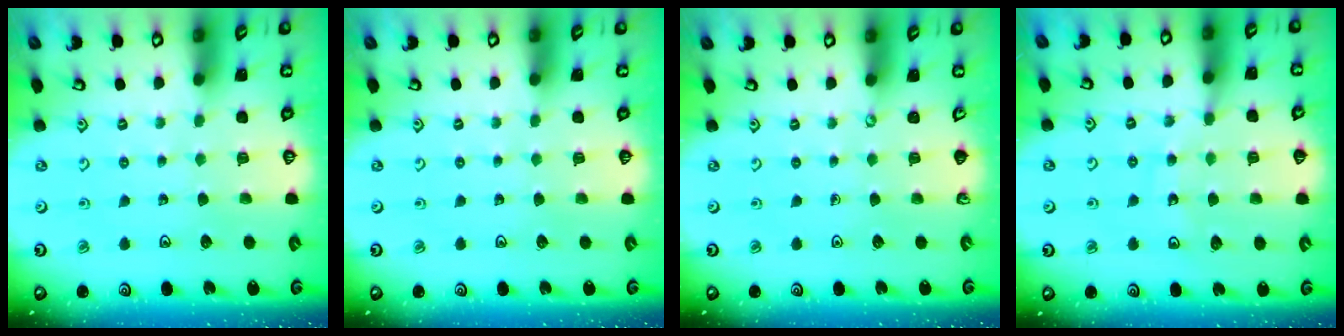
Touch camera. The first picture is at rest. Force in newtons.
{"total": 0.0}
{"total": 0.0}
{"total": 11.4, "press": 10.9, "slide": 3.5}